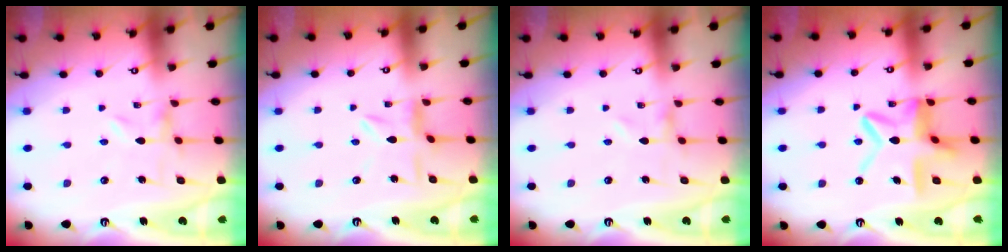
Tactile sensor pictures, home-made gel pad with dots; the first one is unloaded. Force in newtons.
{"total": 3.6, "press": 3.6, "slide": 0.2}
{"total": 0.0}
{"total": 14.0, "press": 14.0, "slide": 1.3}